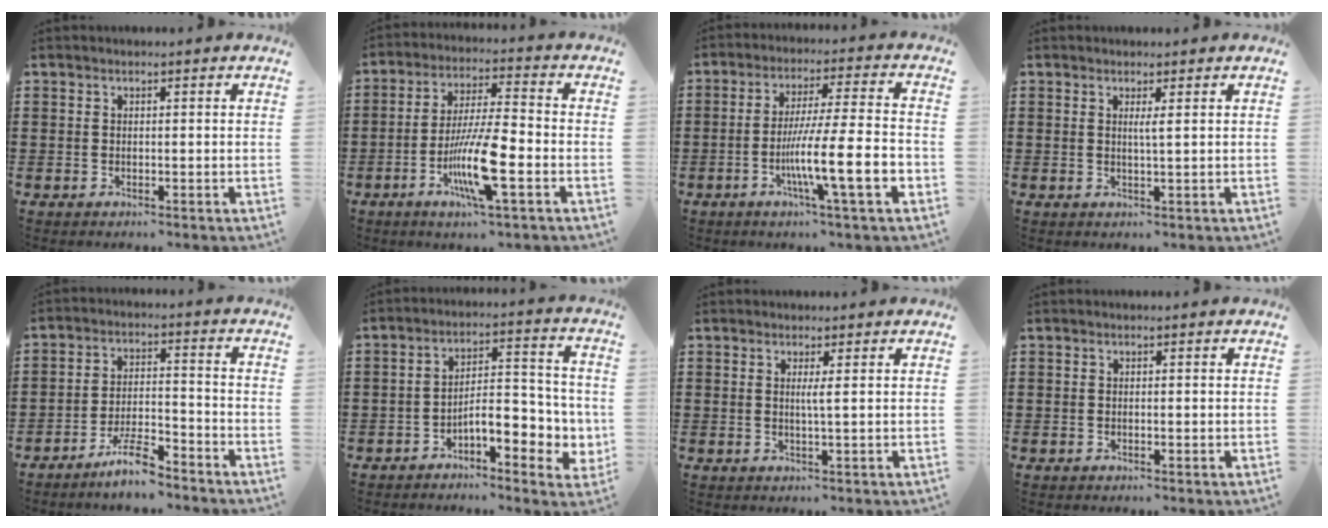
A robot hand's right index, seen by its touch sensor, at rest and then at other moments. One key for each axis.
{"total": 11.3, "fx": -3.8, "fy": 2.0, "fz": 10.5, "tx": -0.208, "ty": -0.011, "tz": -0.073}
{"total": 12.8, "fx": -4.2, "fy": 1.4, "fz": 12.0, "tx": -0.218, "ty": -0.009, "tz": -0.076}
{"total": 1.3, "fx": 0.5, "fy": -0.2, "fz": 1.2, "tx": -0.023, "ty": -0.001, "tz": 0.006}
{"total": 6.6, "fx": -5.5, "fy": 1.0, "fz": 3.5, "tx": -0.069, "ty": 0.005, "tz": -0.104}
{"total": 6.6, "fx": -2.7, "fy": 3.0, "fz": 5.3, "tx": -0.077, "ty": -0.008, "tz": -0.052}
{"total": 1.5, "fx": 0.3, "fy": -0.3, "fz": 1.4, "tx": -0.027, "ty": -0.005, "tz": 0.004}
{"total": 0.0}